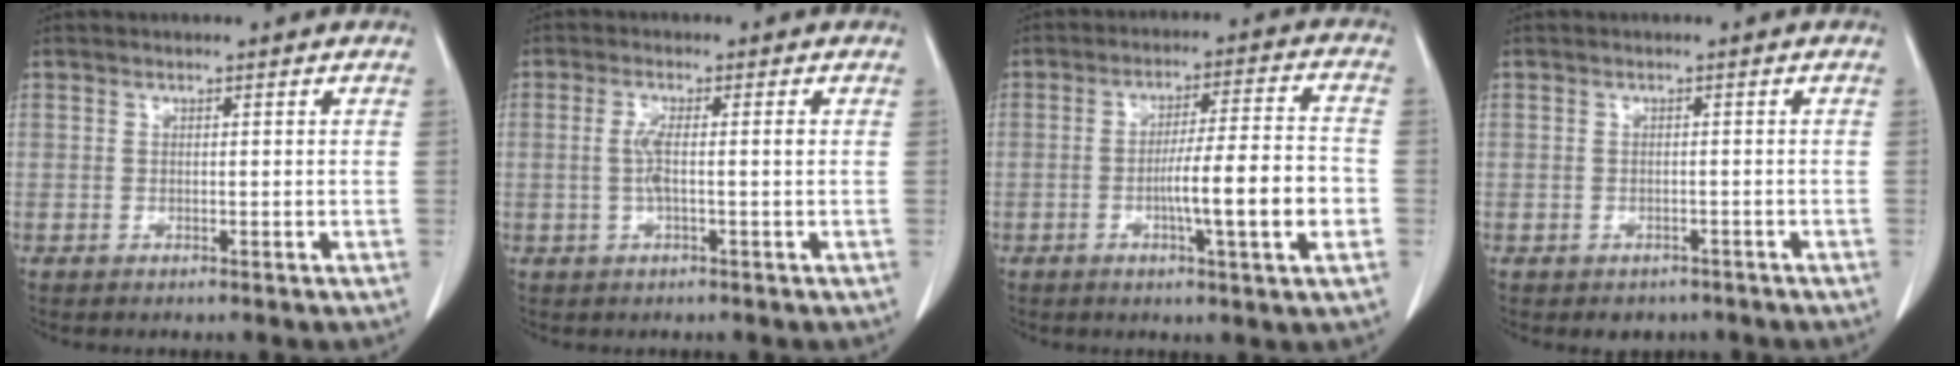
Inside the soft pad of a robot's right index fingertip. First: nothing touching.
{"total": 3.3, "force": [-0.1, 0.3, 3.3], "torque": [-0.070, 0.003, -0.003]}
{"total": 13.1, "force": [-3.2, 0.4, 12.7], "torque": [-0.200, 0.004, -0.053]}
{"total": 2.7, "force": [-2.0, 1.8, 0.4], "torque": [-0.003, 0.006, -0.024]}